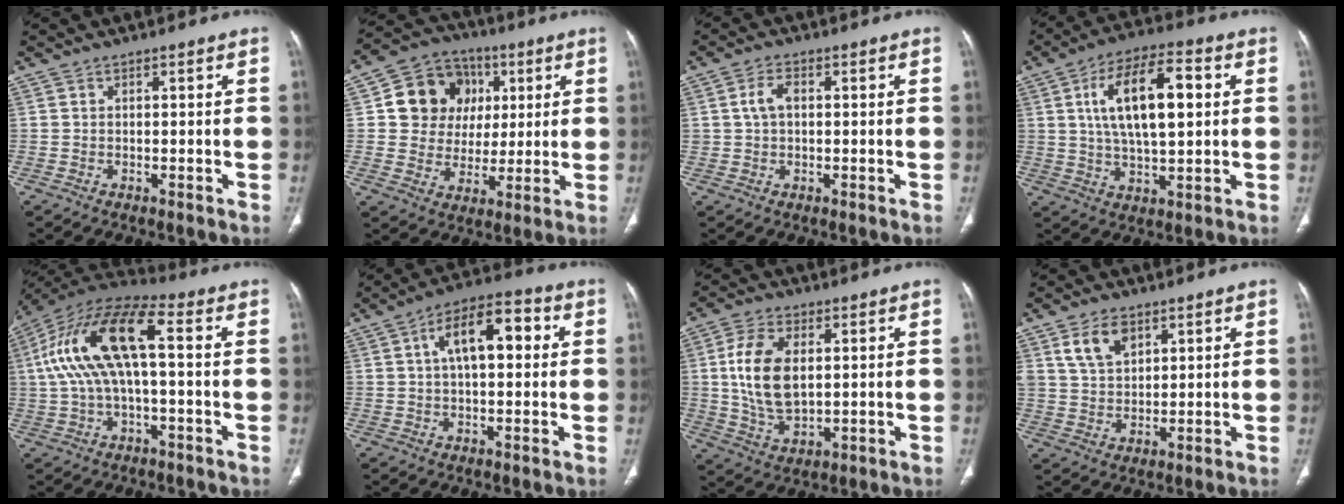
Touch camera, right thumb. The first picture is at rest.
{"total": 13.9, "force": [3.4, 12.4, 5.4], "torque": [-0.049, 0.007, 0.061]}
{"total": 3.7, "force": [0.5, 2.4, 2.7], "torque": [-0.054, 0.008, 0.010]}
{"total": 15.3, "force": [3.1, 6.5, 13.5], "torque": [-0.225, 0.008, 0.052]}
{"total": 17.0, "force": [1.4, 6.8, 15.6], "torque": [-0.320, 0.049, 0.021]}
{"total": 11.4, "force": [2.4, 5.5, 9.7], "torque": [-0.146, 0.028, 0.030]}
{"total": 12.1, "force": [1.6, 6.8, 9.9], "torque": [-0.192, -0.010, 0.035]}
{"total": 7.1, "force": [3.7, 4.4, 4.1], "torque": [-0.063, -0.017, 0.076]}